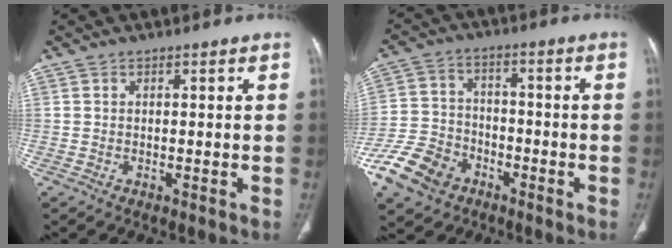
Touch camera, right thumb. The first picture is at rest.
{"total": 11.6, "force": [-6.6, 8.2, 4.8], "torque": [-0.083, 0.033, -0.125]}